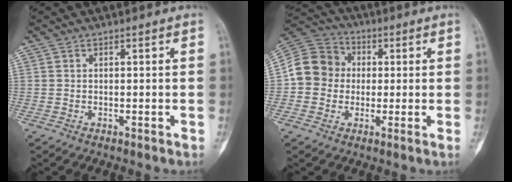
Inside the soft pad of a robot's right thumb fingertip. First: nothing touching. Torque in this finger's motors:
{"motor_torque": [1.23, 1.13, 0.25, -0.30, 0.04]}